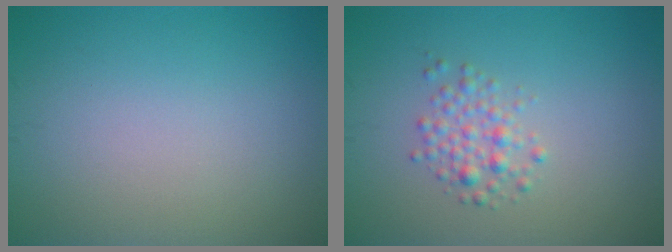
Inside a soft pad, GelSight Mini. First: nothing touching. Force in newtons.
{"total": 2.1, "press": 2.1, "slide": 0.1}